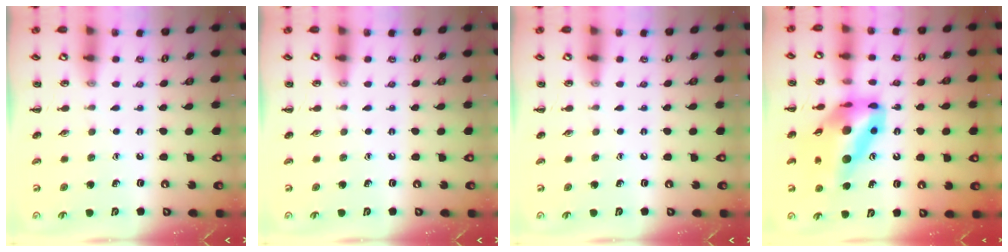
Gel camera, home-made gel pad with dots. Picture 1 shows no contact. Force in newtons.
{"total": 0.0}
{"total": 0.0}
{"total": 15.4, "press": 14.6, "slide": 5.0}